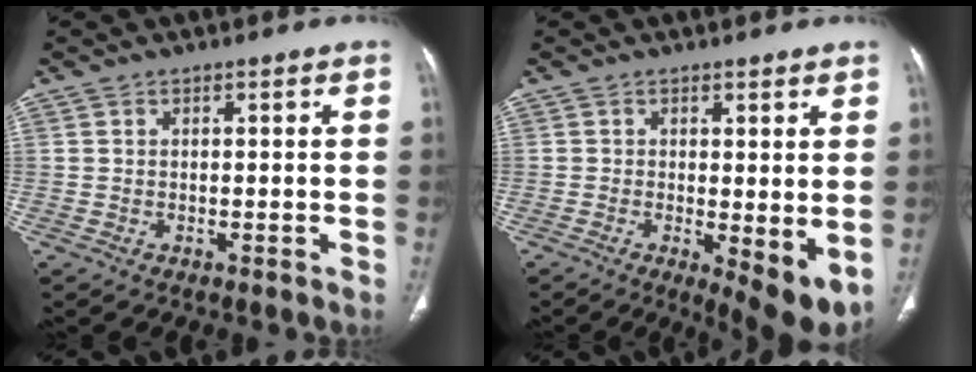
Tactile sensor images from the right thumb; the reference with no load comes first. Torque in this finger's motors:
{"motor_torque": [-0.42, 0.51, 0.02, 0.00, 0.02]}